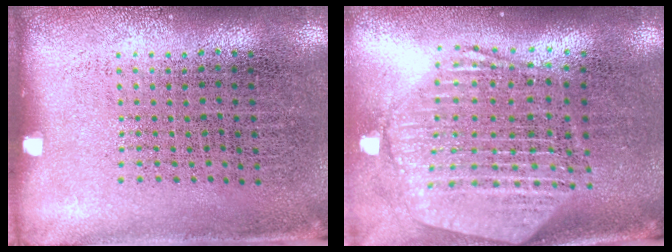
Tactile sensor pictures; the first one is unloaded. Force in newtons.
{"total": 2.6, "press": 2.1, "slide": 1.5}